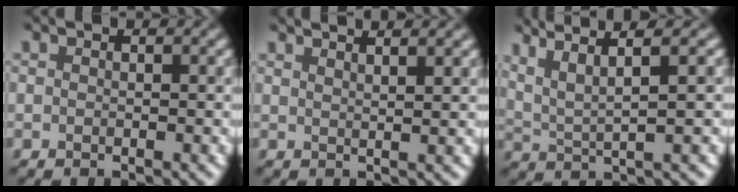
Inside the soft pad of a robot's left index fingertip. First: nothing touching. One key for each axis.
{"total": 4.4, "fx": 3.4, "fy": 1.3, "fz": 2.4, "tx": -0.001, "ty": 0.034, "tz": 0.015}
{"total": 5.6, "fx": 3.8, "fy": 0.7, "fz": 4.1, "tx": -0.084, "ty": 0.020, "tz": 0.078}